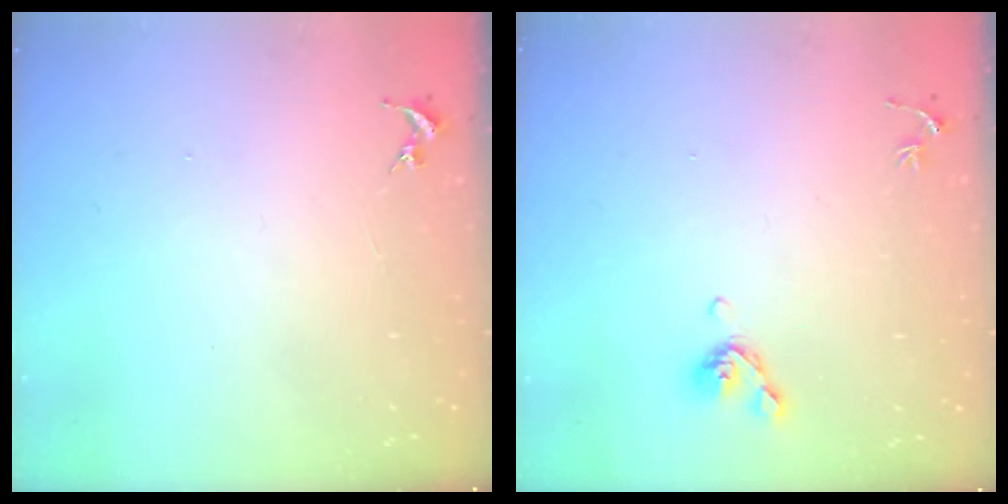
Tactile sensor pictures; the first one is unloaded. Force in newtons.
{"total": 6.5, "press": 6.4, "slide": 1.3}